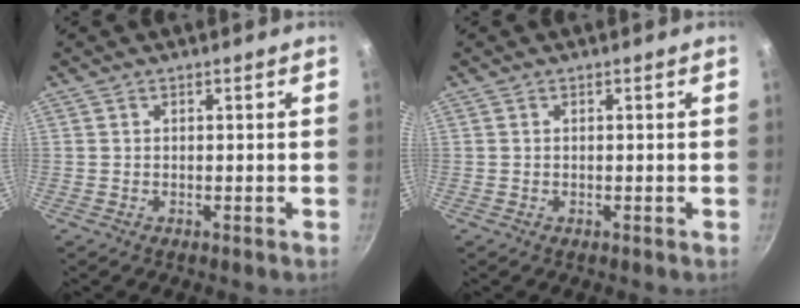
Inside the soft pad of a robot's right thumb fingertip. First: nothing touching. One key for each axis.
{"total": 0.0}